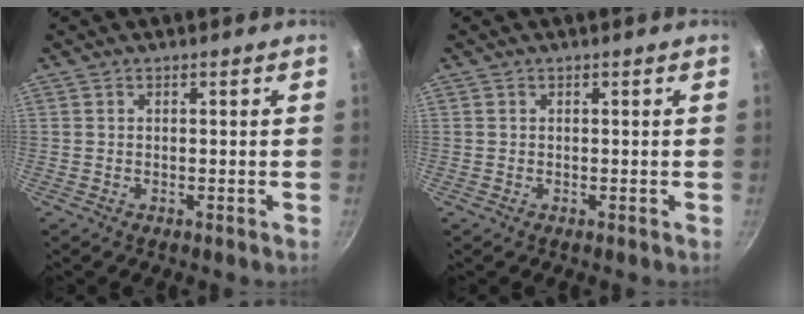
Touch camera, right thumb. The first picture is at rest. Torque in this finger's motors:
{"motor_torque": [-0.25, 0.14, -0.25, 0.13, 0.02]}